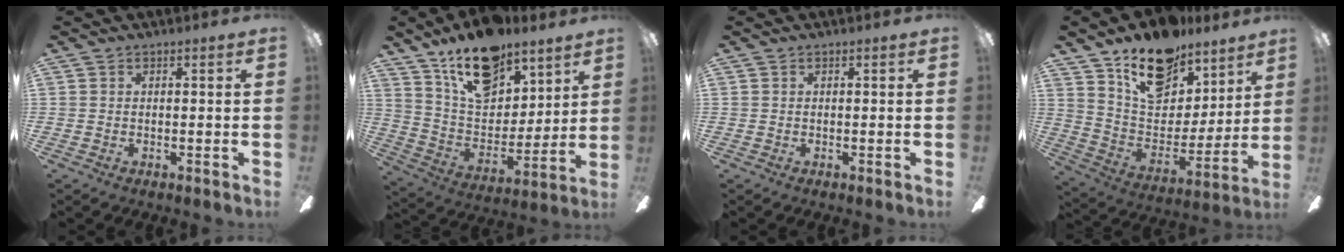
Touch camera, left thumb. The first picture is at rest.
{"total": 19.0, "force": [12.9, 10.4, 9.3], "torque": [-0.152, -0.079, 0.232]}
{"total": 0.0}
{"total": 18.6, "force": [13.7, 9.9, 7.7], "torque": [-0.121, -0.094, 0.244]}